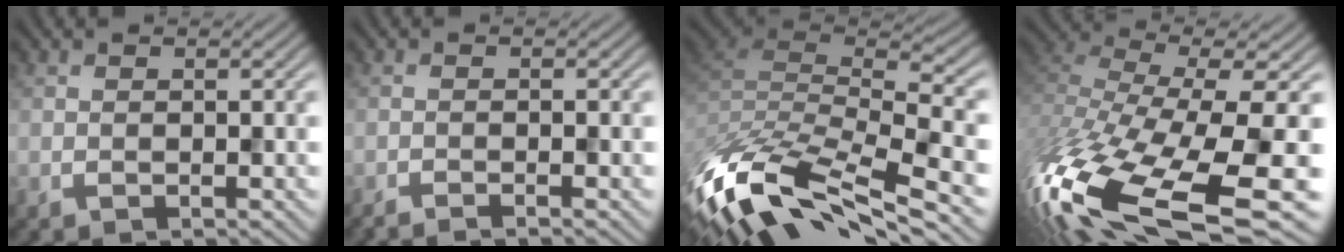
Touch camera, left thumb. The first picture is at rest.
{"total": 1.6, "force": [-1.2, 0.3, 1.1], "torque": [-0.005, -0.001, -0.031]}
{"total": 14.3, "force": [-8.8, 5.2, 10.0], "torque": [-0.252, -0.013, -0.135]}
{"total": 16.9, "force": [-9.0, 6.0, 13.0], "torque": [-0.308, -0.047, -0.126]}